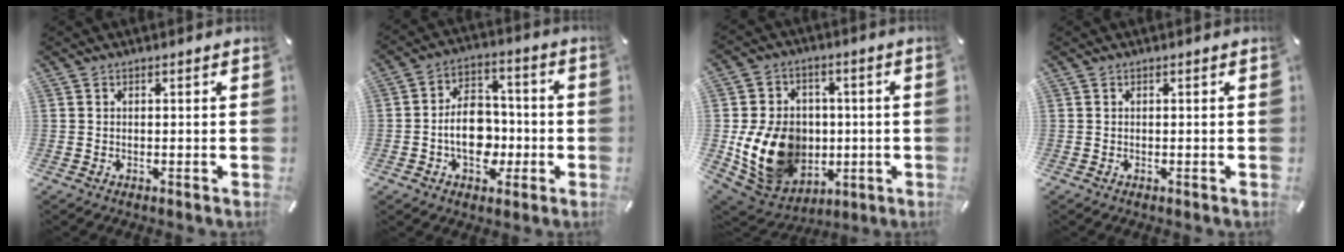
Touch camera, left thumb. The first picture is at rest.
{"total": 11.0, "force": [-2.3, 8.2, 6.9], "torque": [-0.114, 0.012, -0.042]}
{"total": 17.5, "force": [-2.0, 14.3, 9.8], "torque": [-0.202, 0.000, -0.024]}
{"total": 0.0}